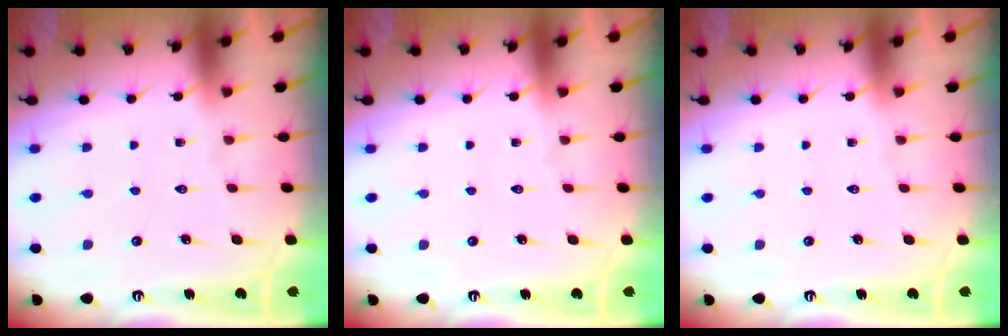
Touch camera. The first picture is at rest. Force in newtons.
{"total": 0.0}
{"total": 0.0}